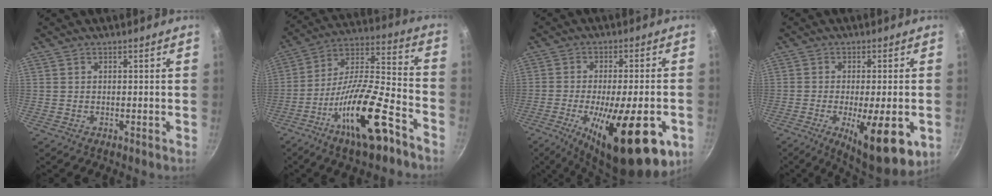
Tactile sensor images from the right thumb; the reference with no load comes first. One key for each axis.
{"total": 20.9, "fx": -11.2, "fy": 6.4, "fz": 16.4, "tx": -0.259, "ty": 0.066, "tz": -0.198}
{"total": 22.6, "fx": -8.3, "fy": 7.5, "fz": 19.7, "tx": -0.272, "ty": 0.001, "tz": -0.116}
{"total": 14.3, "fx": -4.6, "fy": 4.5, "fz": 12.8, "tx": -0.169, "ty": -0.001, "tz": -0.061}